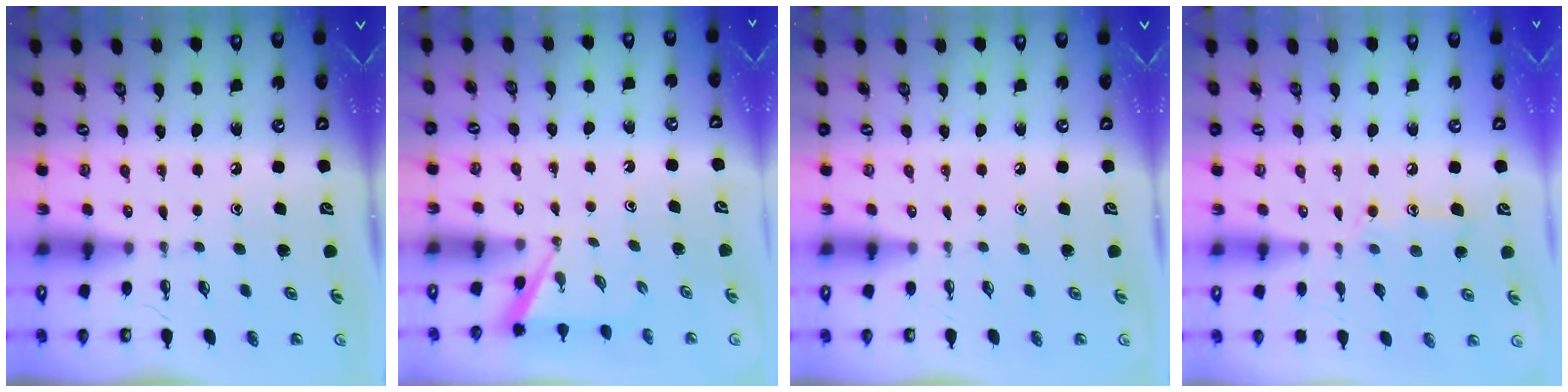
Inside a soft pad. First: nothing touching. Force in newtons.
{"total": 2.3, "press": 2.3, "slide": 0.3}
{"total": 0.0}
{"total": 10.3, "press": 10.3, "slide": 0.7}